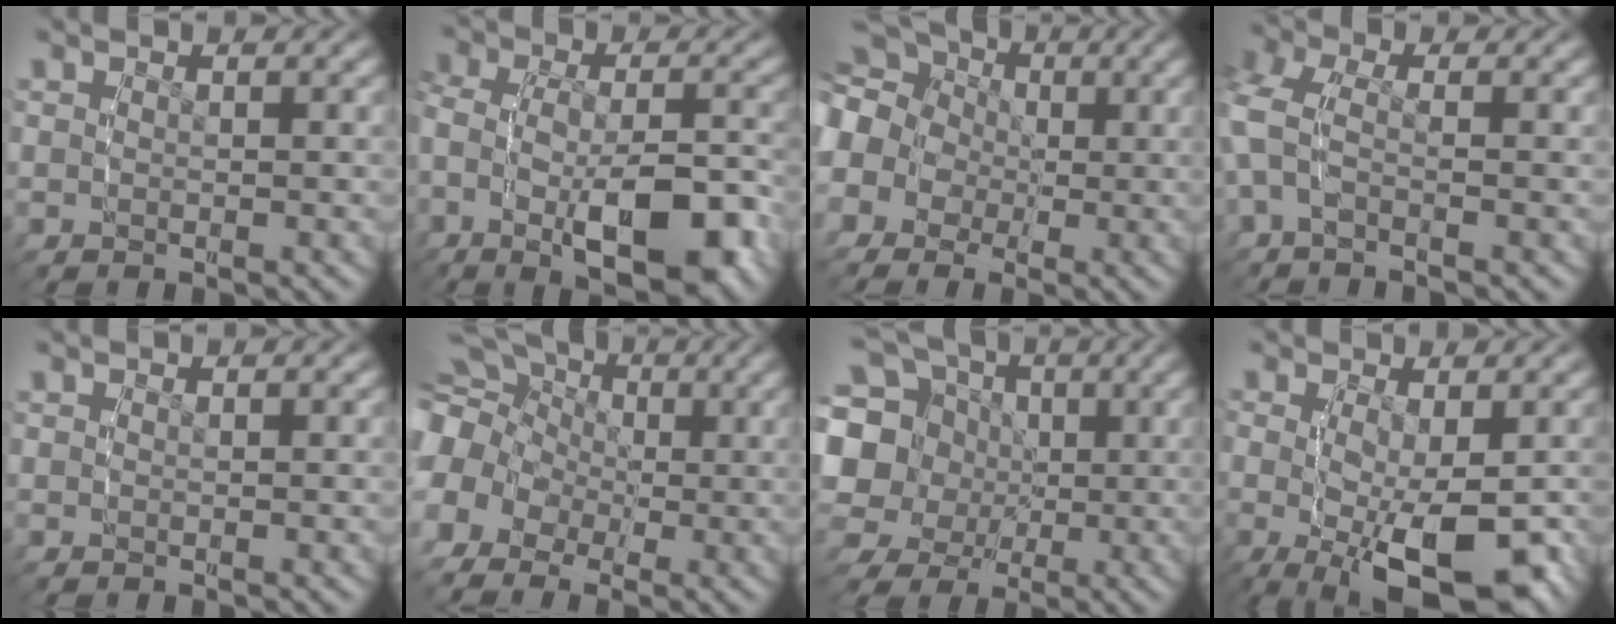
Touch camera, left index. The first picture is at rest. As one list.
[{"total": 8.2, "force": [-2.1, 4.2, 6.8], "torque": [-0.131, -0.023, -0.031]}, {"total": 13.6, "force": [2.0, 12.0, 6.1], "torque": [-0.136, -0.001, 0.006]}, {"total": 3.0, "force": [-0.4, 1.7, 2.4], "torque": [-0.067, -0.011, -0.002]}, {"total": 0.0}, {"total": 12.3, "force": [1.7, 10.8, 5.6], "torque": [-0.132, -0.010, 0.013]}, {"total": 13.2, "force": [3.0, 11.2, 6.2], "torque": [-0.139, -0.017, 0.041]}, {"total": 8.2, "force": [-3.4, 3.3, 6.7], "torque": [-0.113, -0.038, -0.035]}]